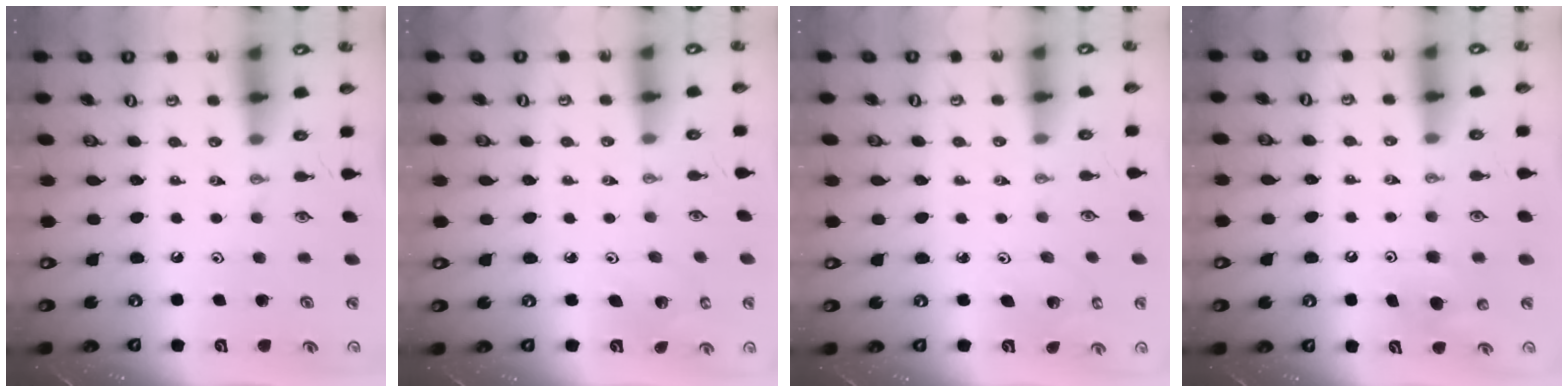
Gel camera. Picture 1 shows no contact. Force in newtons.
{"total": 2.4, "press": 2.4, "slide": 0.2}
{"total": 1.8, "press": 1.8, "slide": 0.1}
{"total": 5.6, "press": 5.5, "slide": 1.1}